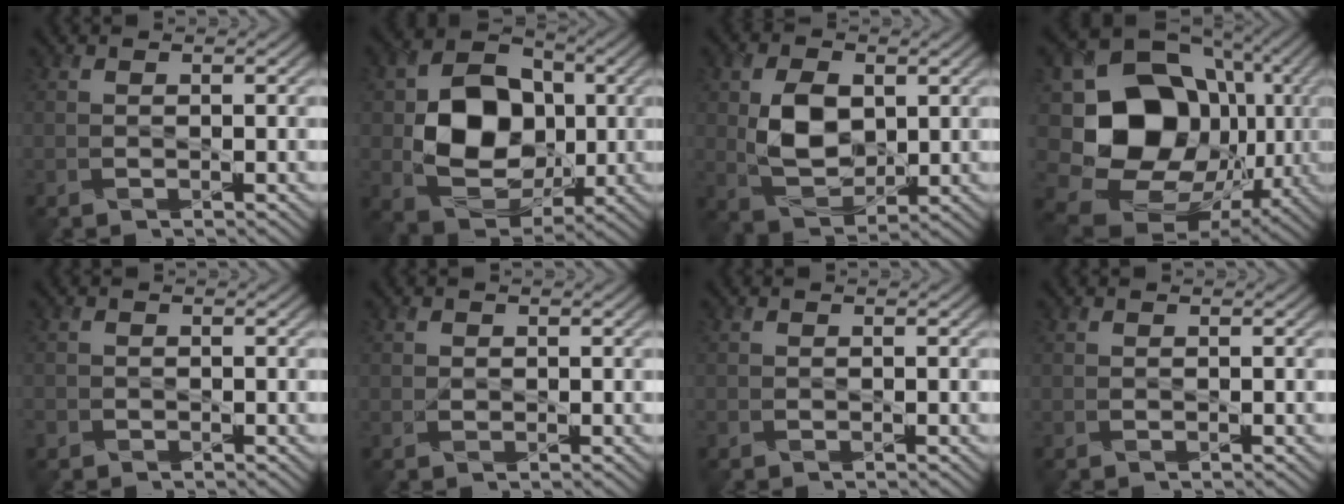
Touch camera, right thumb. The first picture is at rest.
{"total": 11.7, "force": [0.0, 9.0, 7.6], "torque": [-0.144, -0.002, 0.001]}
{"total": 7.4, "force": [1.1, 4.9, 5.4], "torque": [-0.113, -0.004, 0.027]}
{"total": 18.6, "force": [-0.5, 15.2, 10.6], "torque": [-0.219, -0.040, 0.013]}
{"total": 1.0, "force": [-0.7, 0.7, 0.1], "torque": [-0.002, -0.004, -0.017]}
{"total": 0.6, "force": [0.2, 0.6, 0.2], "torque": [-0.004, -0.003, 0.002]}
{"total": 0.0}
{"total": 0.0}